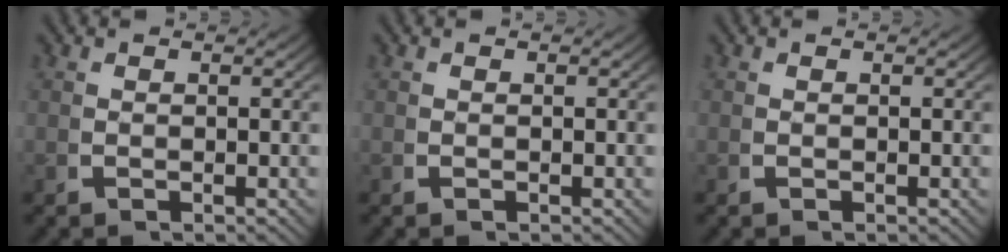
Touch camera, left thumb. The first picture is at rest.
{"total": 0.0}
{"total": 0.0}